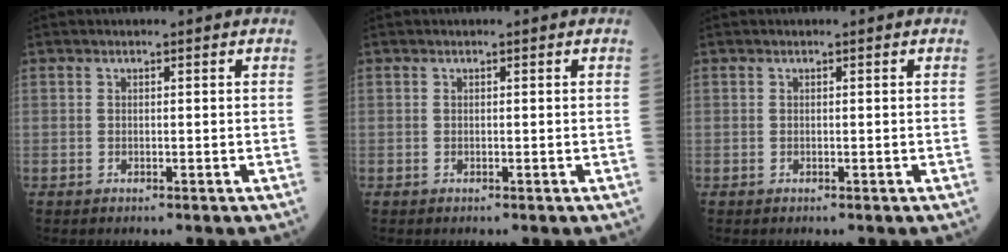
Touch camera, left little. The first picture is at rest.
{"total": 0.0}
{"total": 0.0}